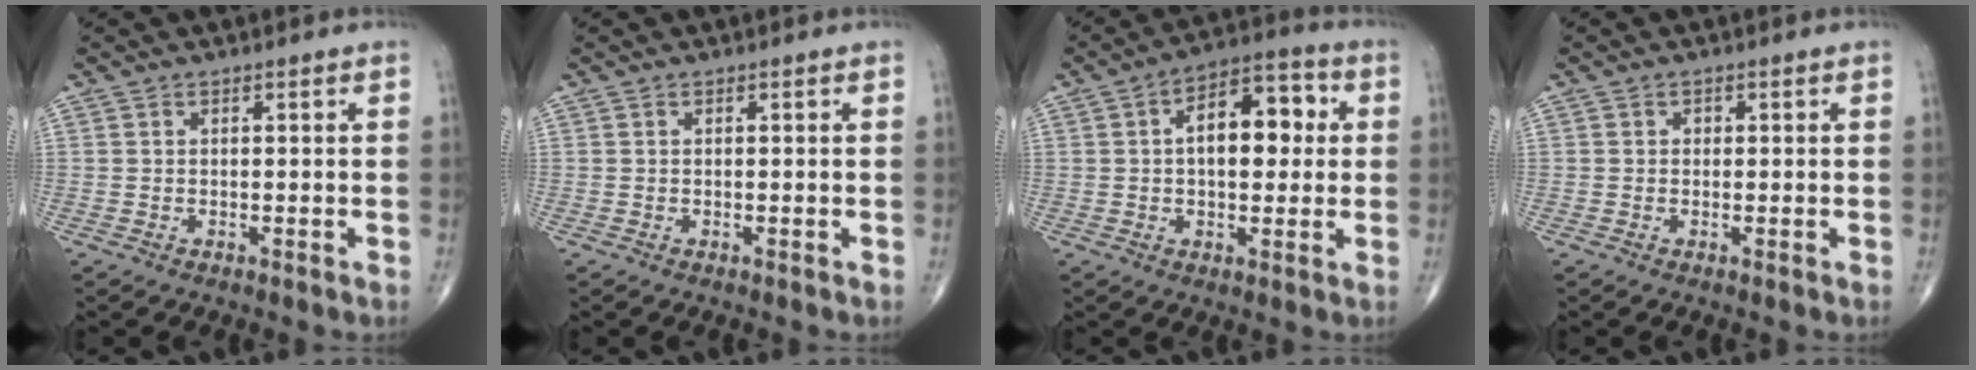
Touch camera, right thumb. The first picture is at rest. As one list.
[{"total": 0.0}, {"total": 12.3, "force": [1.8, 6.7, 10.2], "torque": [-0.126, 0.023, 0.021]}, {"total": 0.6, "force": [0.1, 0.6, 0.3], "torque": [0.000, 0.001, -0.001]}]